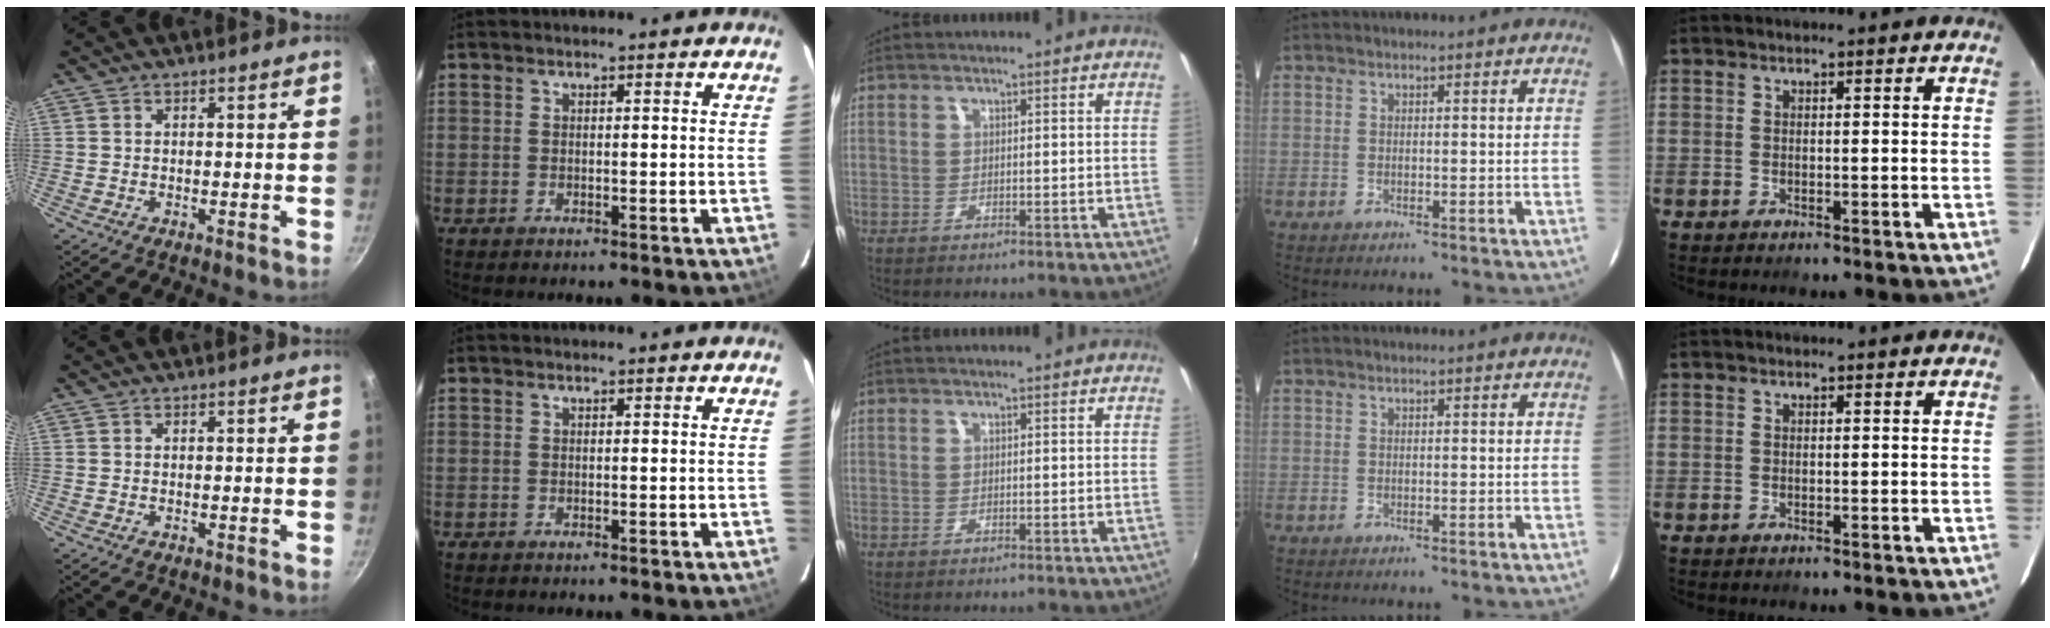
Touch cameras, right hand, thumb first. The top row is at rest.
{}